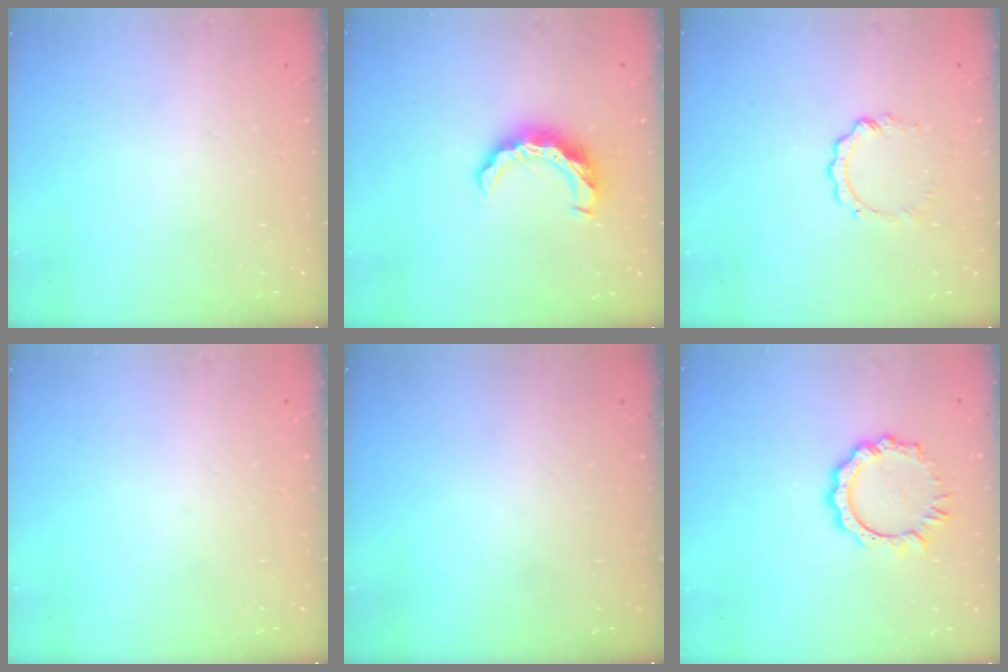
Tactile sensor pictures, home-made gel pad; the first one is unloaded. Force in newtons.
{"total": 9.4, "press": 9.4, "slide": 0.8}
{"total": 3.9, "press": 3.9, "slide": 0.5}
{"total": 0.0}
{"total": 0.0}
{"total": 7.7, "press": 7.7, "slide": 0.7}